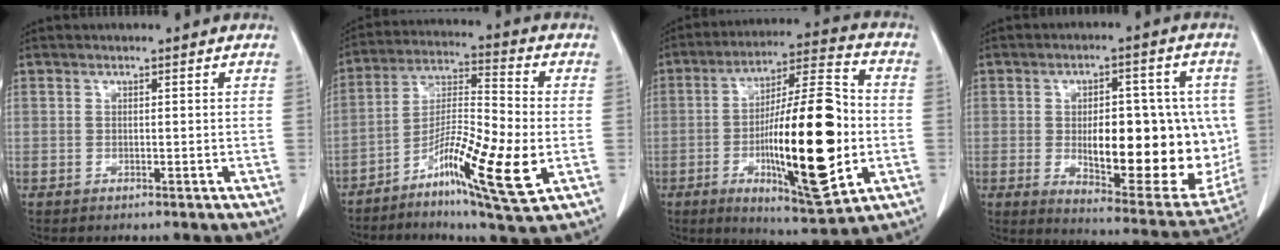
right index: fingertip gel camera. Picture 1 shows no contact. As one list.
[{"total": 14.5, "force": [-4.9, 1.5, 13.6], "torque": [-0.255, -0.011, -0.087]}, {"total": 21.3, "force": [-3.7, 3.7, 20.6], "torque": [-0.347, -0.002, -0.053]}, {"total": 20.0, "force": [-1.4, 7.5, 18.5], "torque": [-0.223, 0.006, 0.005]}]